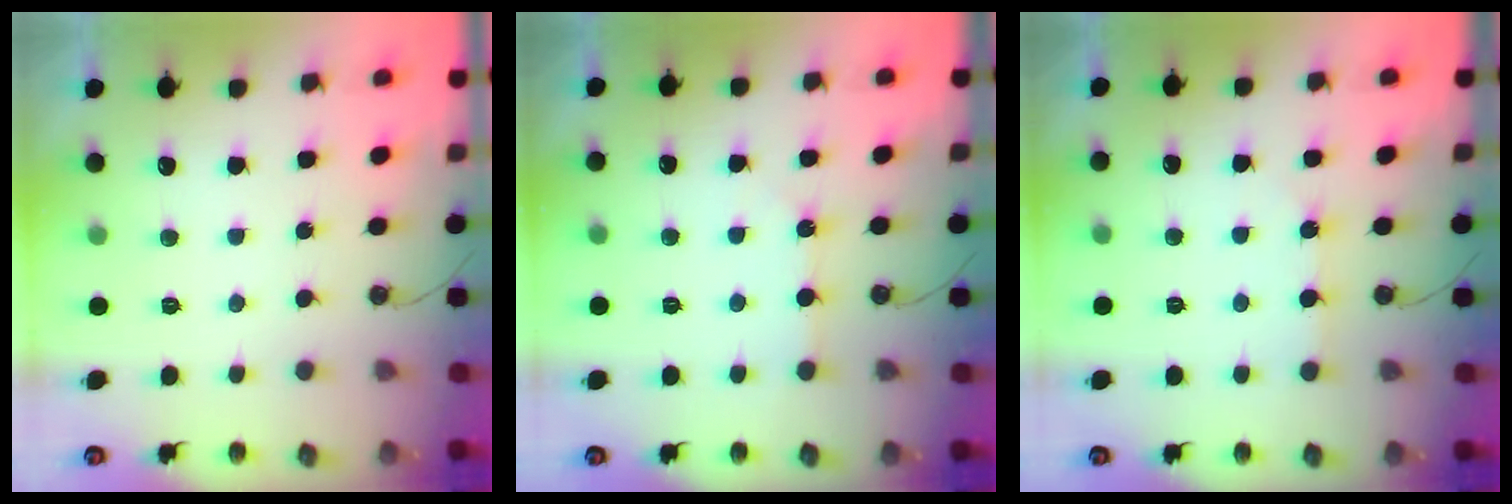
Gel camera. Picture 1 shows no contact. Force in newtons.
{"total": 1.8, "press": 1.8, "slide": 0.4}
{"total": 3.6, "press": 3.6, "slide": 0.5}